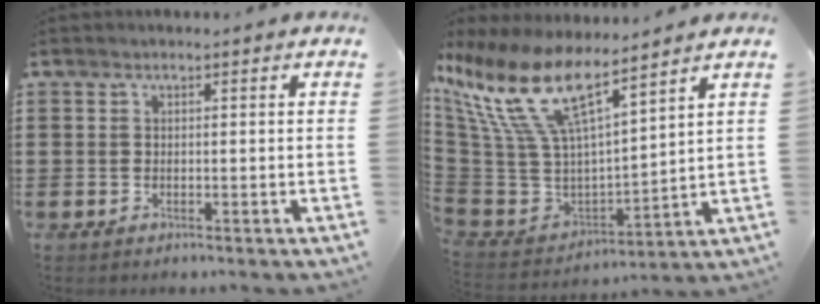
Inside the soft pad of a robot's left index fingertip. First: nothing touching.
{"total": 13.9, "force": [8.1, 4.8, 10.2], "torque": [-0.257, -0.059, 0.135]}